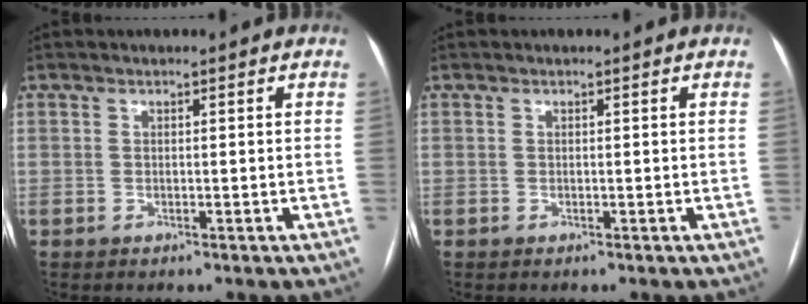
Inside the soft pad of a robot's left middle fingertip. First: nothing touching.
{"total": 0.0}